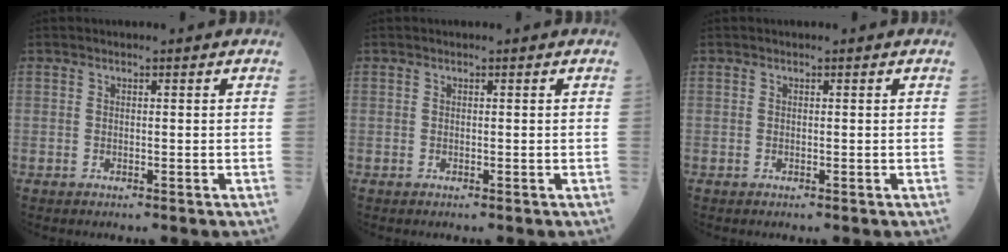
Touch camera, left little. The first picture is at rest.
{"total": 0.0}
{"total": 0.0}